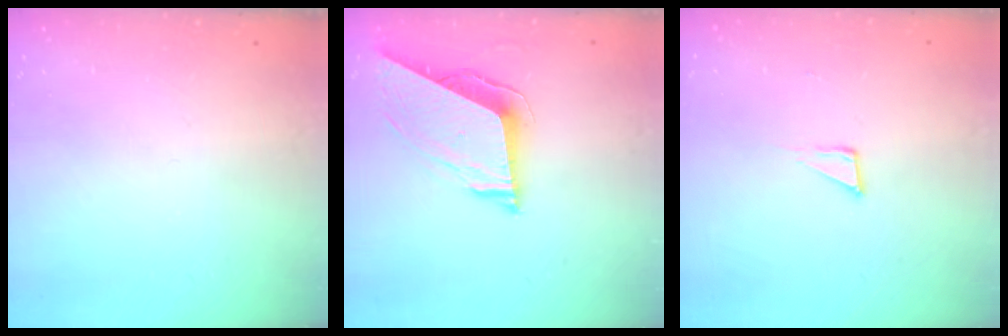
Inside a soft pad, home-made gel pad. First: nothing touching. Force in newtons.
{"total": 8.9, "press": 8.9, "slide": 1.2}
{"total": 2.6, "press": 2.6, "slide": 0.1}